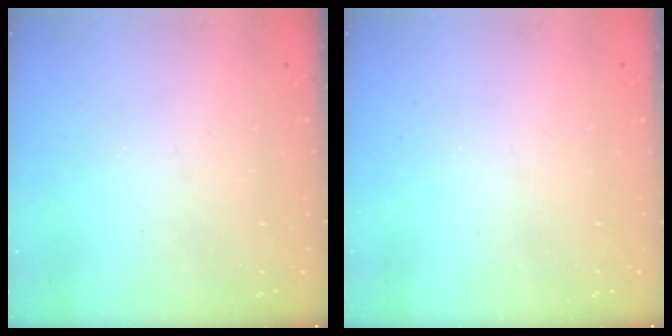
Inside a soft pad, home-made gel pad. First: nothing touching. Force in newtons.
{"total": 0.0}